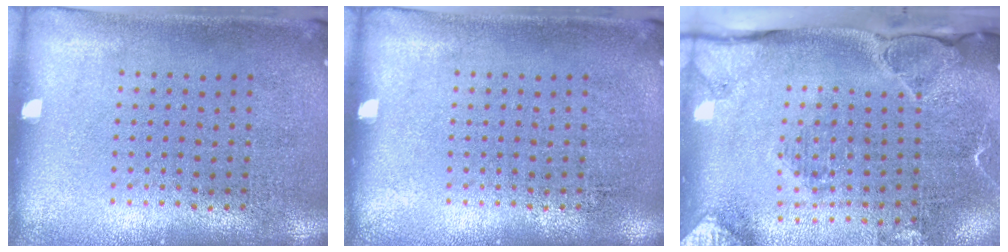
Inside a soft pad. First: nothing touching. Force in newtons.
{"total": 0.0}
{"total": 3.0, "press": 2.3, "slide": 1.9}